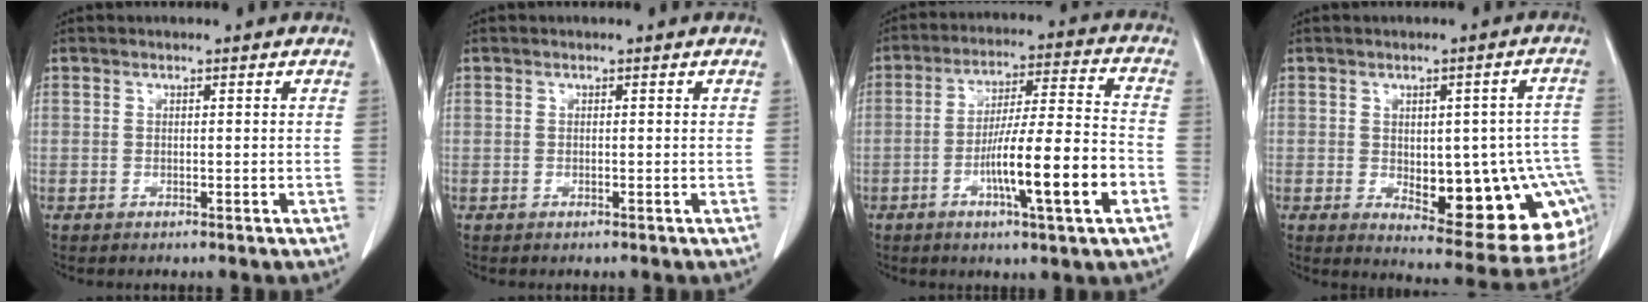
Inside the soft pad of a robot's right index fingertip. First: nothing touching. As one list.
[{"total": 0.0}, {"total": 14.1, "force": [-4.9, 0.5, 13.2], "torque": [-0.223, 0.000, -0.080]}, {"total": 18.8, "force": [-4.0, 7.2, 16.9], "torque": [-0.135, 0.022, -0.025]}]